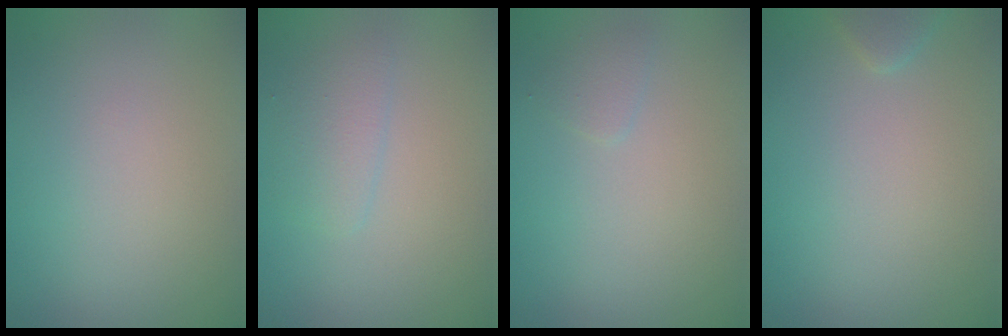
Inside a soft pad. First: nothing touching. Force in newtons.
{"total": 1.5, "press": 1.5, "slide": 0.0}
{"total": 0.7, "press": 0.7, "slide": 0.0}
{"total": 1.0, "press": 1.0, "slide": 0.1}